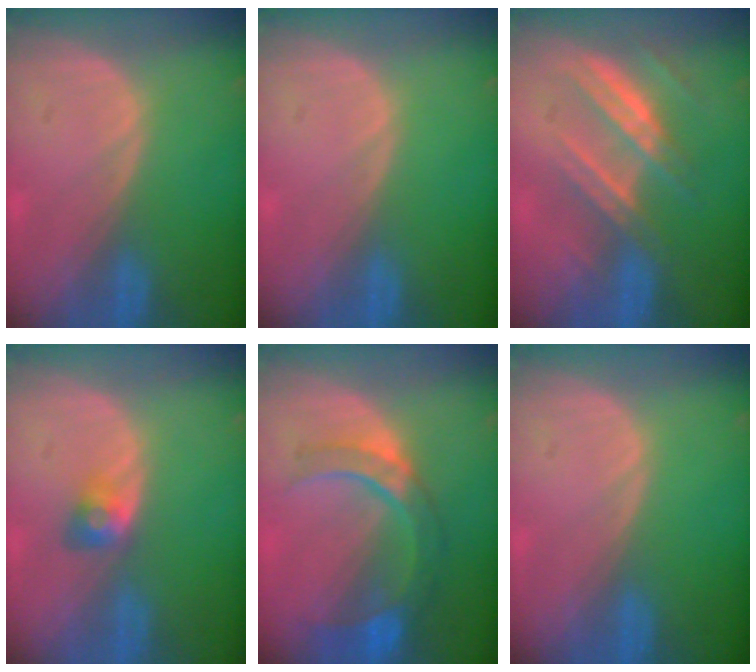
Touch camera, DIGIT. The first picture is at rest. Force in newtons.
{"total": 0.0}
{"total": 7.6, "press": 6.8, "slide": 3.4}
{"total": 2.9, "press": 2.5, "slide": 1.6}
{"total": 9.1, "press": 7.9, "slide": 4.5}
{"total": 0.0}